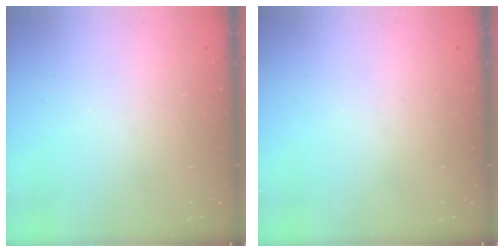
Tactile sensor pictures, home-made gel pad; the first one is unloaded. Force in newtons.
{"total": 0.0}